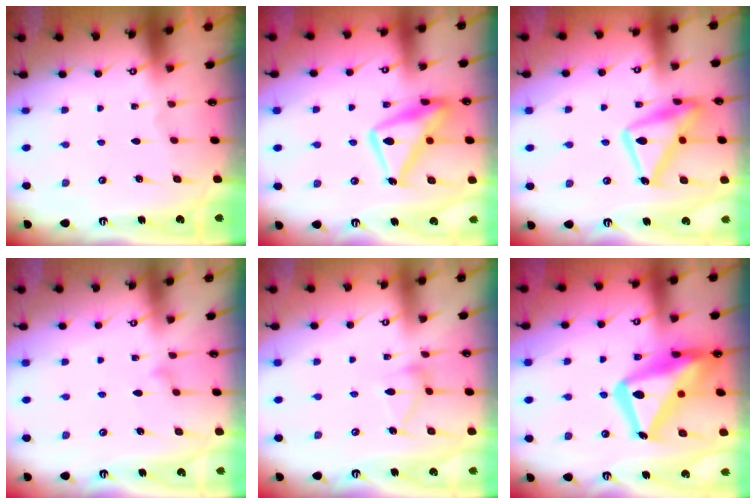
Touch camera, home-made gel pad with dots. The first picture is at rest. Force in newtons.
{"total": 16.2, "press": 16.1, "slide": 1.5}
{"total": 17.9, "press": 17.9, "slide": 1.1}
{"total": 7.0, "press": 7.0, "slide": 0.4}
{"total": 9.4, "press": 9.4, "slide": 0.3}
{"total": 22.0, "press": 21.9, "slide": 1.9}